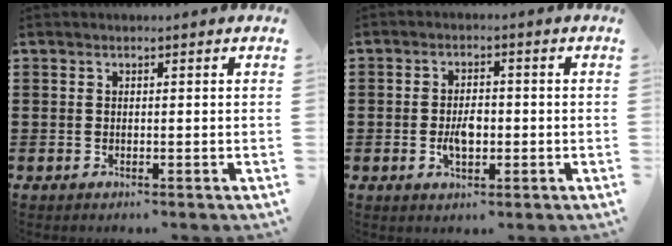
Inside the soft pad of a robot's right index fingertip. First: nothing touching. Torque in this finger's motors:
{"motor_torque": [2.14, 0.00, 0.28, 0.07]}